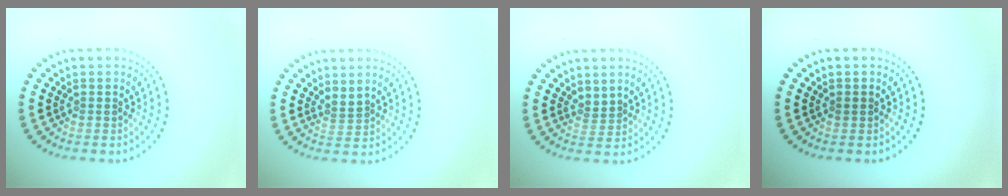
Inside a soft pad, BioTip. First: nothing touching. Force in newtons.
{"total": 1.2, "press": 0.5, "slide": 1.0}
{"total": 1.0, "press": 0.8, "slide": 0.7}
{"total": 0.6, "press": 0.6, "slide": 0.1}